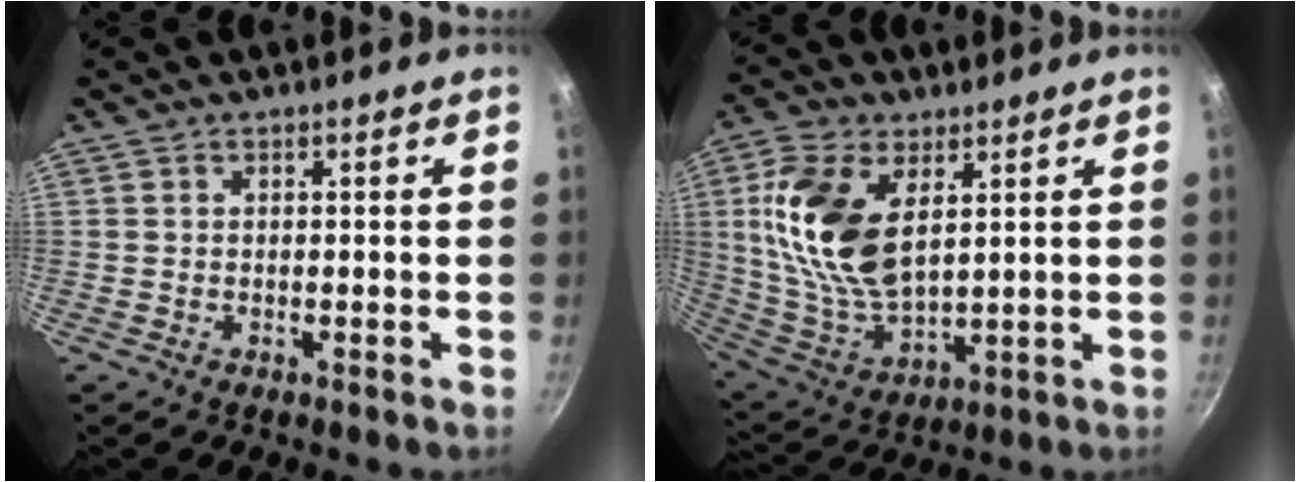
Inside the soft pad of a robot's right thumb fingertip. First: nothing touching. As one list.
[{"total": 17.3, "force": [4.9, 9.5, 13.6], "torque": [-0.262, -0.019, 0.104]}]